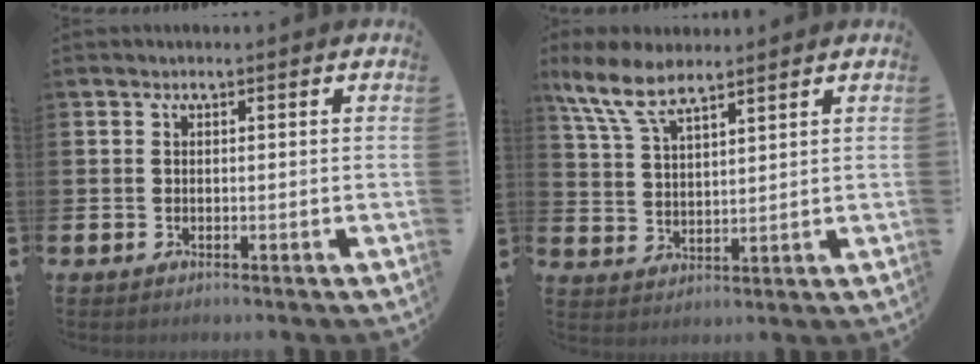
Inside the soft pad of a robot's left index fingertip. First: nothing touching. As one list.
[{"total": 7.5, "force": [6.4, 2.0, 3.4], "torque": [-0.094, -0.014, 0.120]}]